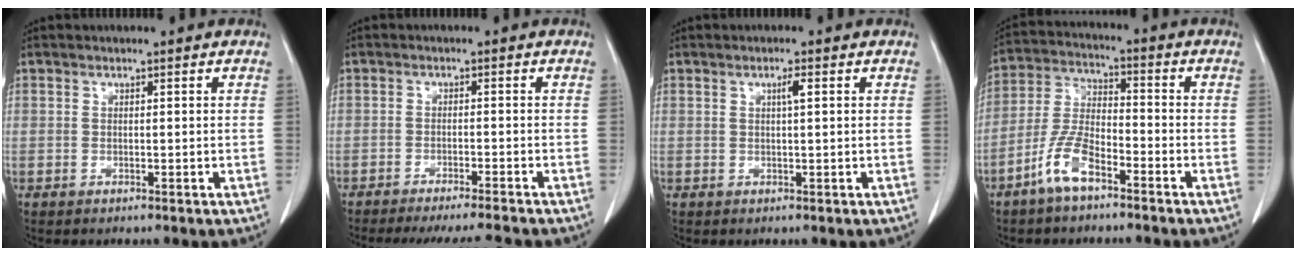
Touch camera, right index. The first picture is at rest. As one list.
[{"total": 9.1, "force": [-8.5, -0.8, 3.2], "torque": [-0.036, -0.014, -0.124]}, {"total": 1.5, "force": [0.5, 0.0, 1.4], "torque": [-0.026, 0.002, 0.008]}, {"total": 8.1, "force": [-5.1, 2.6, 5.7], "torque": [-0.131, 0.002, -0.103]}]